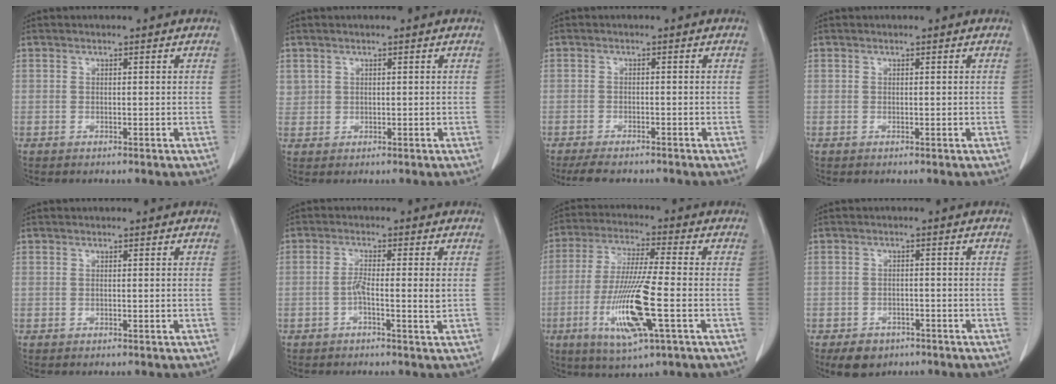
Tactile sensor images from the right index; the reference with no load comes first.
{"total": 1.8, "force": [0.8, 1.6, 0.3], "torque": [0.004, 0.012, 0.017]}
{"total": 5.6, "force": [-4.8, 1.5, 2.4], "torque": [-0.031, -0.008, -0.068]}
{"total": 0.0}
{"total": 0.0}
{"total": 3.5, "force": [-0.5, 0.1, 3.4], "torque": [-0.062, 0.004, -0.010]}
{"total": 13.7, "force": [-4.1, 0.7, 13.0], "torque": [-0.266, -0.020, -0.076]}
{"total": 4.6, "force": [-3.1, 3.0, 1.6], "torque": [-0.023, 0.002, -0.041]}